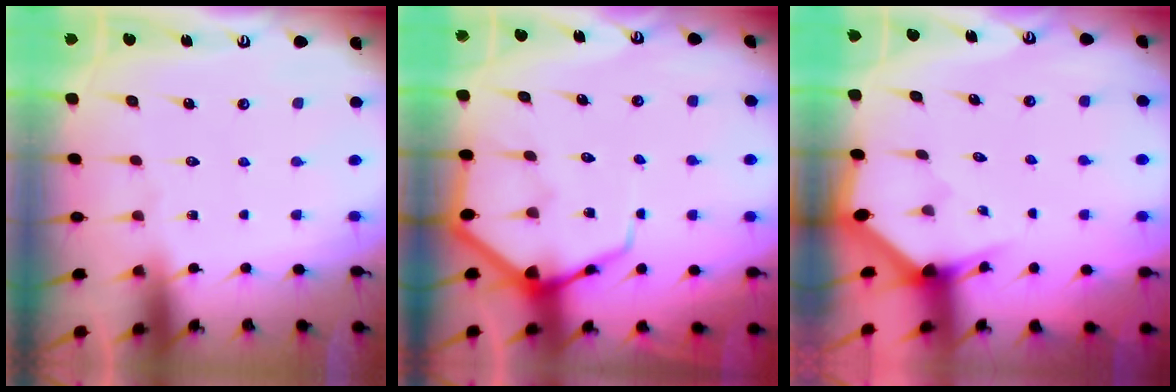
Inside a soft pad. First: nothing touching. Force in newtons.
{"total": 7.8, "press": 7.7, "slide": 1.0}
{"total": 2.3, "press": 2.3, "slide": 0.1}